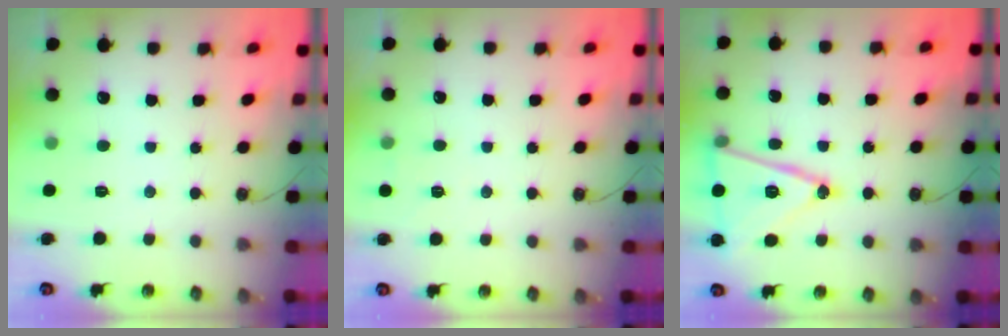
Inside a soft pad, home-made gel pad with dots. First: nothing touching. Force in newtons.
{"total": 4.9, "press": 2.2, "slide": 4.4}
{"total": 17.6, "press": 17.3, "slide": 3.4}